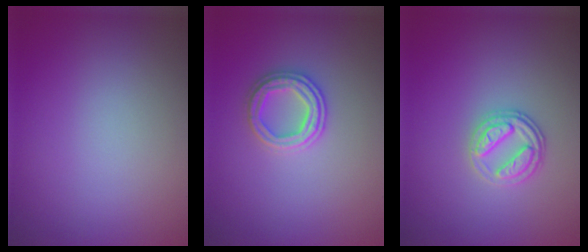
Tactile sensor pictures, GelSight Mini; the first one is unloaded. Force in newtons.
{"total": 2.7, "press": 2.7, "slide": 0.3}
{"total": 2.7, "press": 2.4, "slide": 1.1}